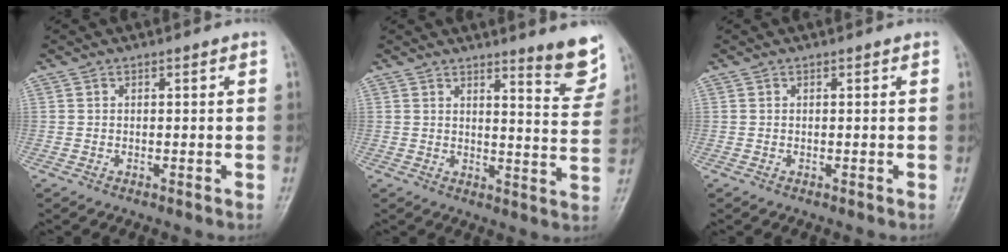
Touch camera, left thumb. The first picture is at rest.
{"total": 7.8, "force": [6.2, 1.1, 4.6], "torque": [-0.042, -0.056, 0.074]}
{"total": 0.0}